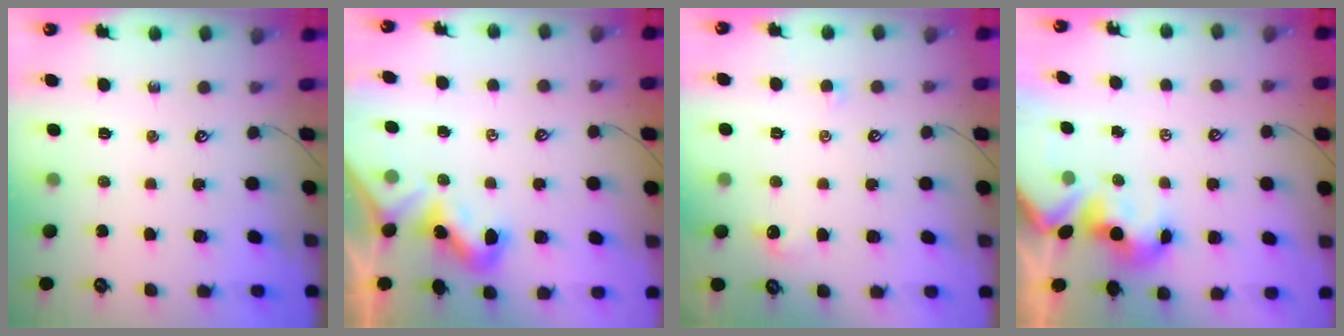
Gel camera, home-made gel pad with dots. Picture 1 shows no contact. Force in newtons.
{"total": 1.8, "press": 1.8, "slide": 0.1}
{"total": 1.4, "press": 1.3, "slide": 0.4}
{"total": 2.2, "press": 2.1, "slide": 0.7}